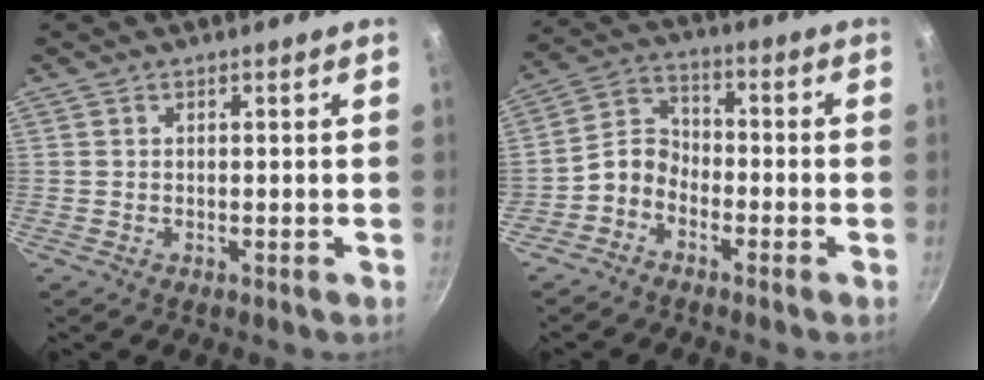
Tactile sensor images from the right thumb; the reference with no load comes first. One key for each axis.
{"total": 5.1, "fx": -2.8, "fy": 3.8, "fz": 1.8, "tx": -0.017, "ty": 0.040, "tz": -0.070}